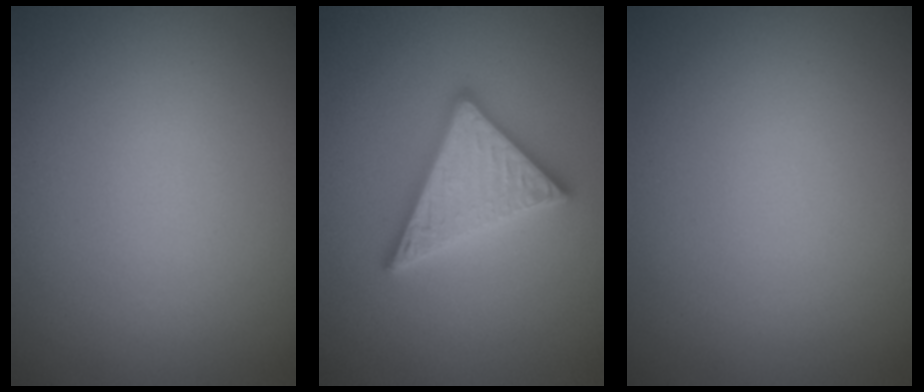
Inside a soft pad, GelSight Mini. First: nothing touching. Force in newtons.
{"total": 4.9, "press": 4.9, "slide": 0.7}
{"total": 0.0}